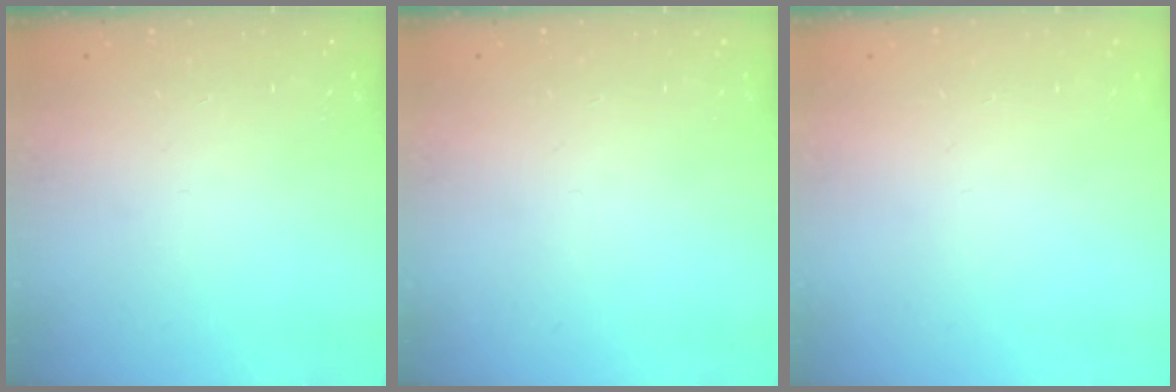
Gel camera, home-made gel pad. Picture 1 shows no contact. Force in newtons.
{"total": 0.0}
{"total": 0.0}